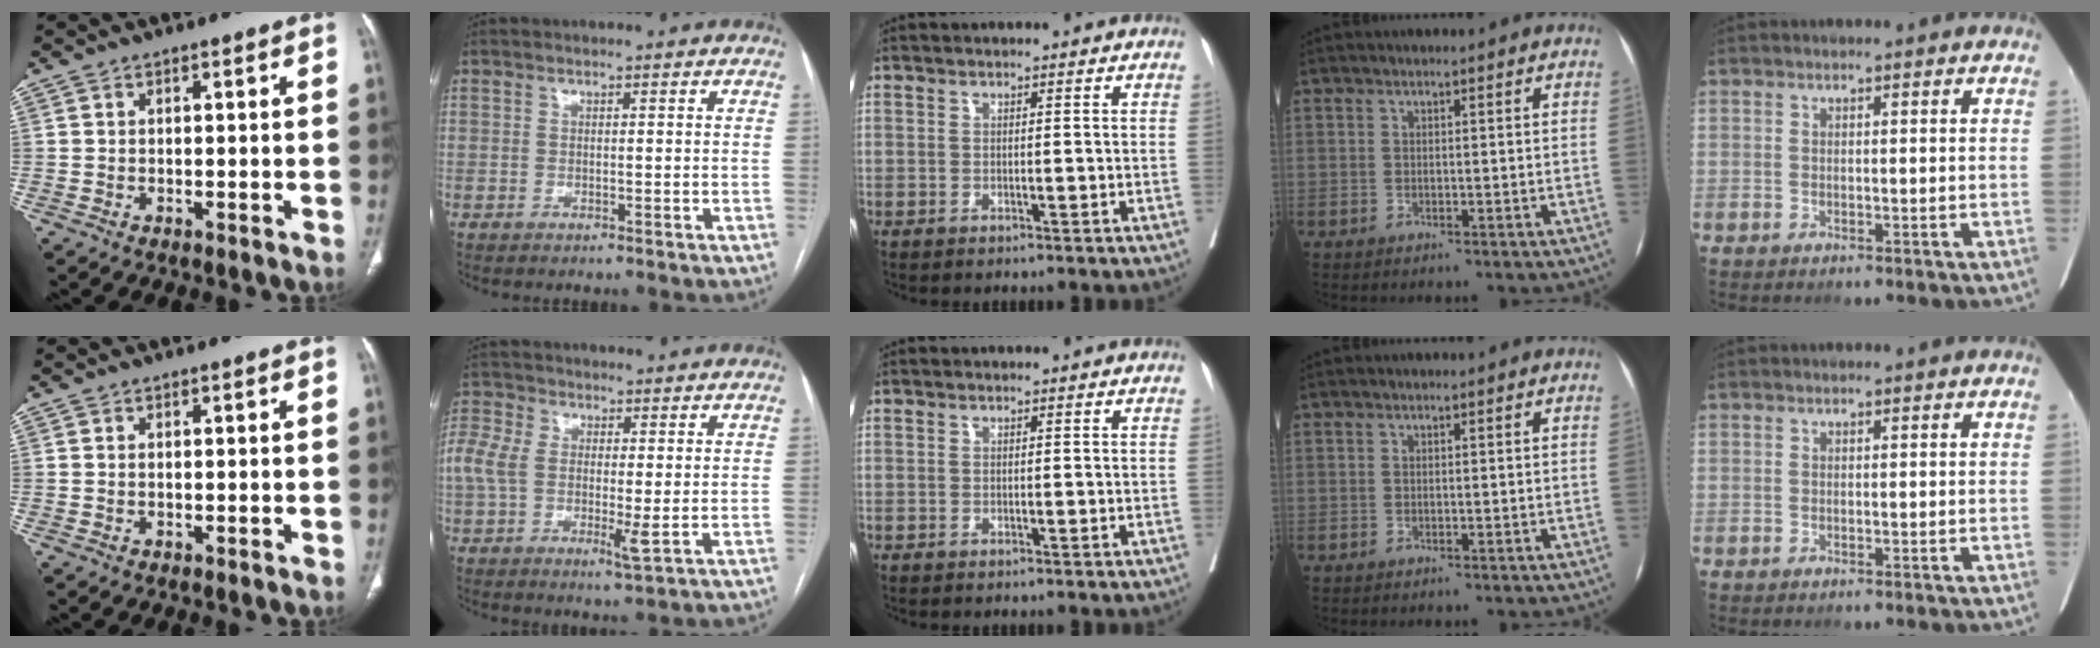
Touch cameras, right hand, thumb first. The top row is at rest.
{"index": {"total": 9.1, "force": [-0.2, 4.2, 8.1], "torque": [-0.183, 0.011, 0.002]}}